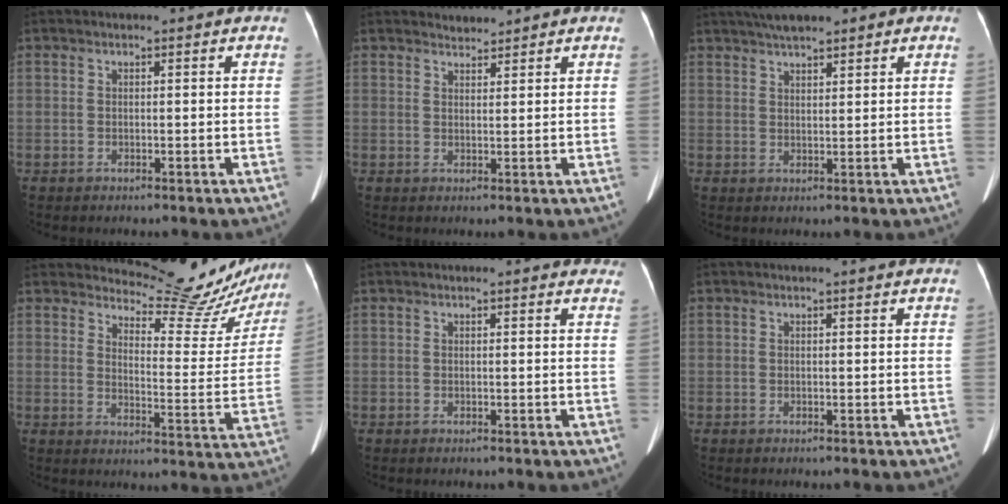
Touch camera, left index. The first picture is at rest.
{"total": 1.9, "force": [1.8, 0.3, -0.2], "torque": [-0.004, 0.007, 0.035]}
{"total": 7.1, "force": [5.5, 1.7, 4.2], "torque": [-0.066, 0.026, 0.090]}
{"total": 15.2, "force": [14.9, 2.7, 1.7], "torque": [-0.006, -0.072, 0.167]}
{"total": 6.5, "force": [6.0, 1.8, 2.0], "torque": [-0.008, 0.020, 0.054]}
{"total": 1.3, "force": [1.2, -0.1, 0.5], "torque": [-0.008, 0.007, 0.018]}